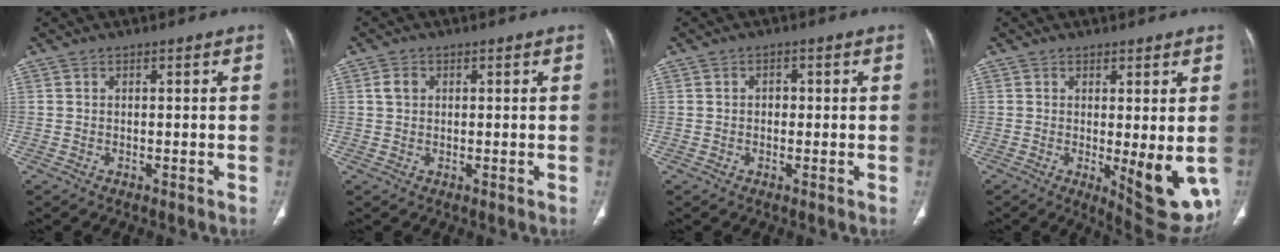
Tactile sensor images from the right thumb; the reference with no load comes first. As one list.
[{"total": 2.1, "force": [0.6, 1.7, 1.2], "torque": [-0.020, 0.004, 0.011]}, {"total": 1.6, "force": [0.1, 1.3, 1.0], "torque": [-0.007, 0.004, -0.001]}, {"total": 10.7, "force": [-1.4, 3.4, 10.0], "torque": [-0.118, -0.027, -0.008]}]